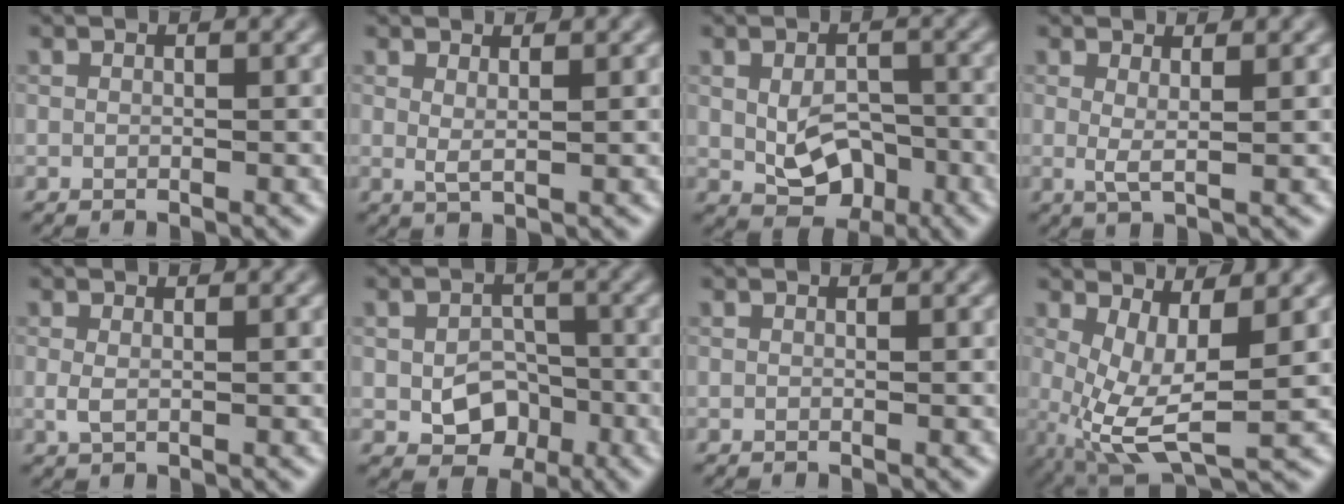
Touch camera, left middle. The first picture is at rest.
{"total": 1.3, "force": [0.7, 0.3, 1.0], "torque": [-0.019, -0.004, 0.012]}
{"total": 4.6, "force": [-0.9, 3.1, 3.2], "torque": [-0.055, -0.011, -0.013]}
{"total": 1.7, "force": [0.5, 0.3, 1.5], "torque": [-0.028, -0.006, 0.008]}
{"total": 1.1, "force": [0.1, 0.5, 1.0], "torque": [-0.024, -0.001, 0.002]}
{"total": 4.4, "force": [-1.3, 3.3, 2.6], "torque": [-0.037, -0.005, -0.019]}
{"total": 0.0}
{"total": 6.4, "force": [0.4, 2.3, 5.9], "torque": [-0.124, -0.010, 0.011]}